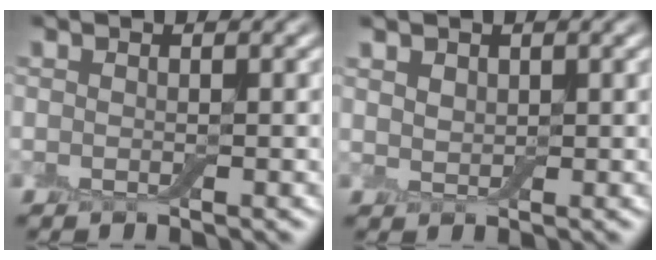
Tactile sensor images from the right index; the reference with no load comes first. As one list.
[{"total": 1.4, "force": [0.9, 0.9, 0.5], "torque": [-0.011, 0.000, 0.017]}]